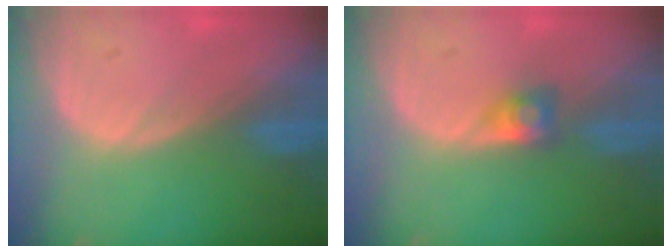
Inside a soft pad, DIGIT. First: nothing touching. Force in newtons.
{"total": 2.7, "press": 2.5, "slide": 1.1}